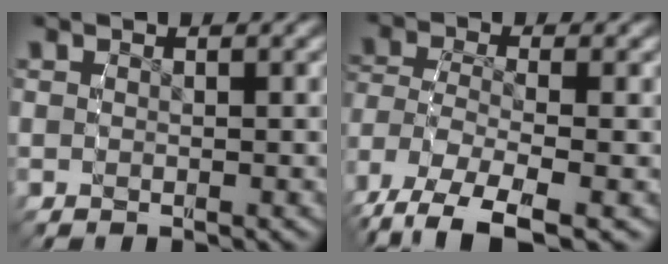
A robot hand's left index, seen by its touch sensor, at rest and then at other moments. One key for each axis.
{"total": 7.3, "fx": -2.9, "fy": 4.6, "fz": 4.9, "tx": -0.129, "ty": -0.050, "tz": -0.018}